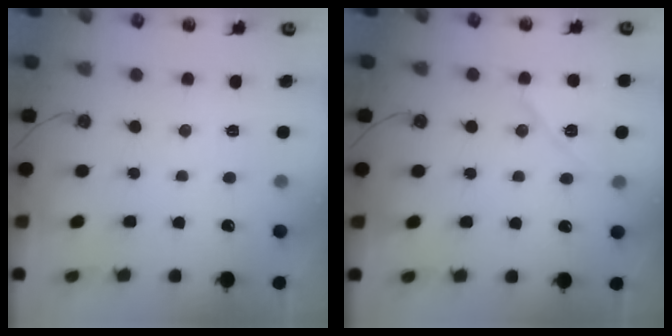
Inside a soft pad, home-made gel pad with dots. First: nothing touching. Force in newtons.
{"total": 9.4, "press": 9.4, "slide": 0.7}